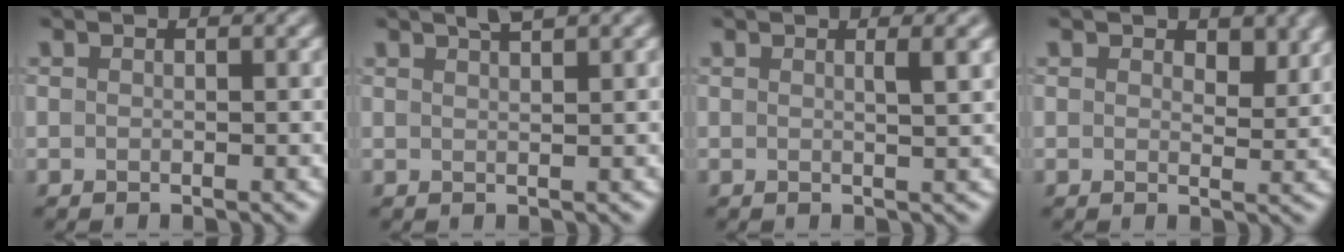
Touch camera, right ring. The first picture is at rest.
{"total": 2.2, "force": [1.5, 0.5, 1.5], "torque": [-0.011, 0.004, 0.020]}
{"total": 2.2, "force": [0.7, 0.6, 2.0], "torque": [-0.018, 0.005, 0.005]}
{"total": 2.1, "force": [1.2, 1.1, 1.3], "torque": [-0.019, -0.009, 0.018]}